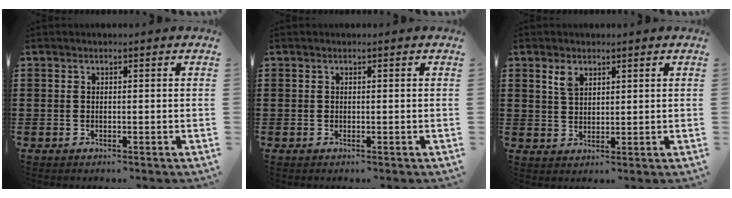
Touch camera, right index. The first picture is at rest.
{"total": 0.0}
{"total": 2.8, "force": [1.8, 1.5, 1.5], "torque": [-0.035, 0.005, 0.034]}